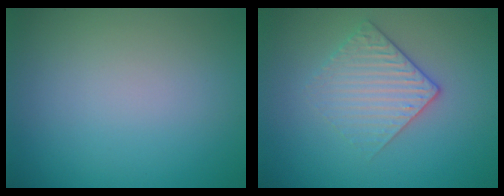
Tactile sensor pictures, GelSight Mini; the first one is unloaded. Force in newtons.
{"total": 2.9, "press": 2.6, "slide": 1.2}